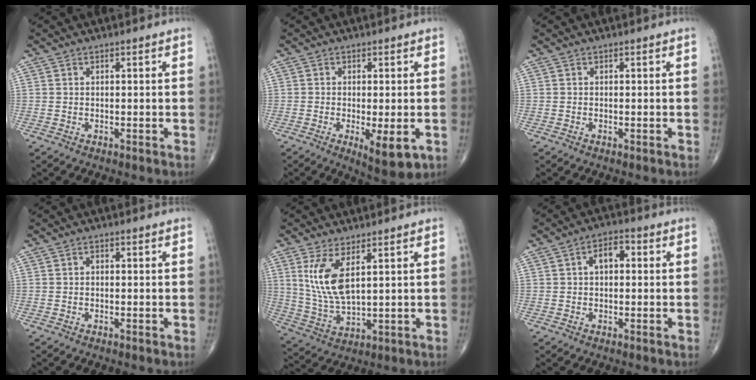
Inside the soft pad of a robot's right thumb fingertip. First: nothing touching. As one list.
[{"total": 7.4, "force": [-2.3, 2.3, 6.7], "torque": [-0.099, -0.018, -0.030]}, {"total": 0.0}, {"total": 0.8, "force": [-0.1, 0.6, 0.5], "torque": [-0.005, 0.002, -0.006]}, {"total": 9.7, "force": [3.5, 3.7, 8.3], "torque": [-0.174, -0.023, 0.083]}, {"total": 4.6, "force": [0.6, 2.8, 3.7], "torque": [-0.052, 0.017, 0.003]}]